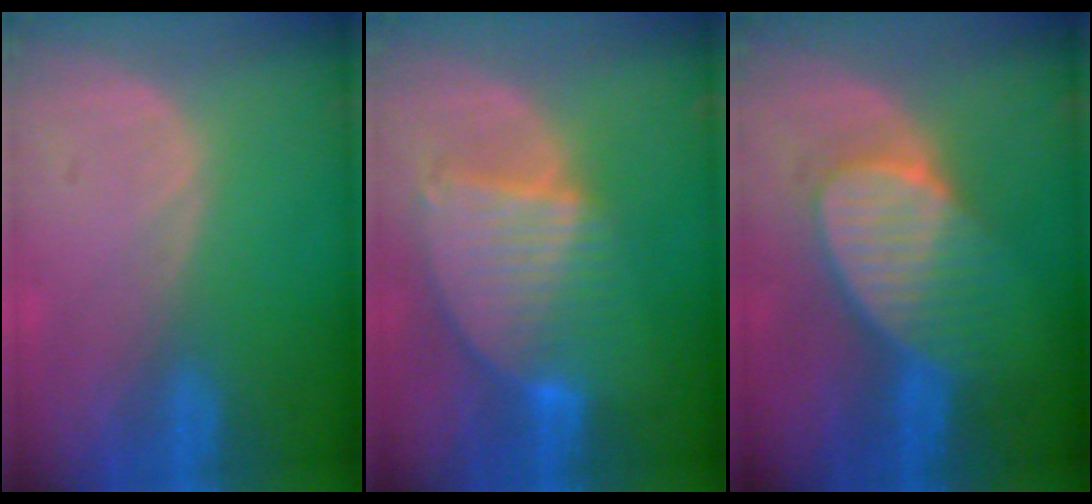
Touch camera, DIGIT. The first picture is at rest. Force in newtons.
{"total": 8.5, "press": 7.5, "slide": 4.0}
{"total": 7.5, "press": 7.4, "slide": 1.3}